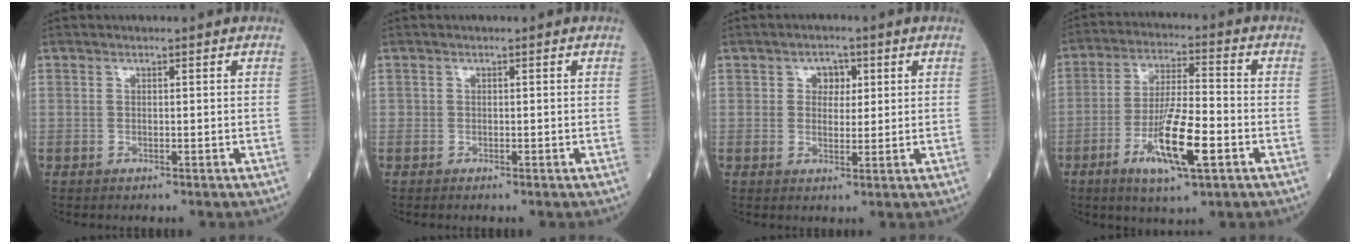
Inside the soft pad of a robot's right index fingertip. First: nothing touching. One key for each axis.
{"total": 0.0}
{"total": 3.2, "fx": 1.2, "fy": 2.2, "fz": 2.0, "tx": -0.024, "ty": 0.007, "tz": 0.017}
{"total": 11.4, "fx": -4.3, "fy": 1.7, "fz": 10.4, "tx": -0.192, "ty": -0.010, "tz": -0.077}